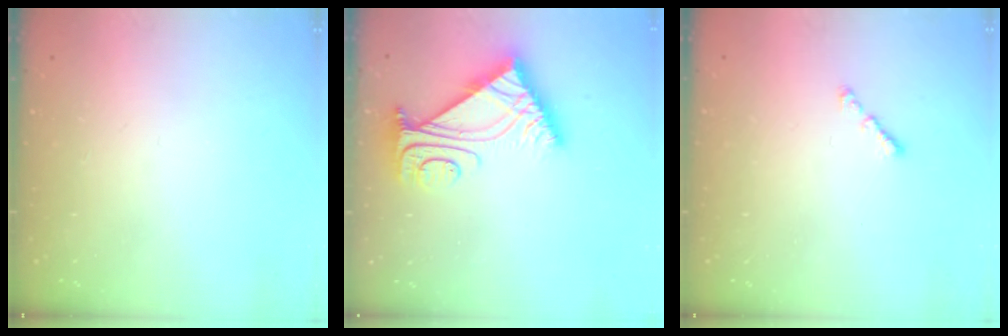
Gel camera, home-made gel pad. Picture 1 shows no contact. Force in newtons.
{"total": 8.1, "press": 8.1, "slide": 1.0}
{"total": 1.0, "press": 0.9, "slide": 0.5}